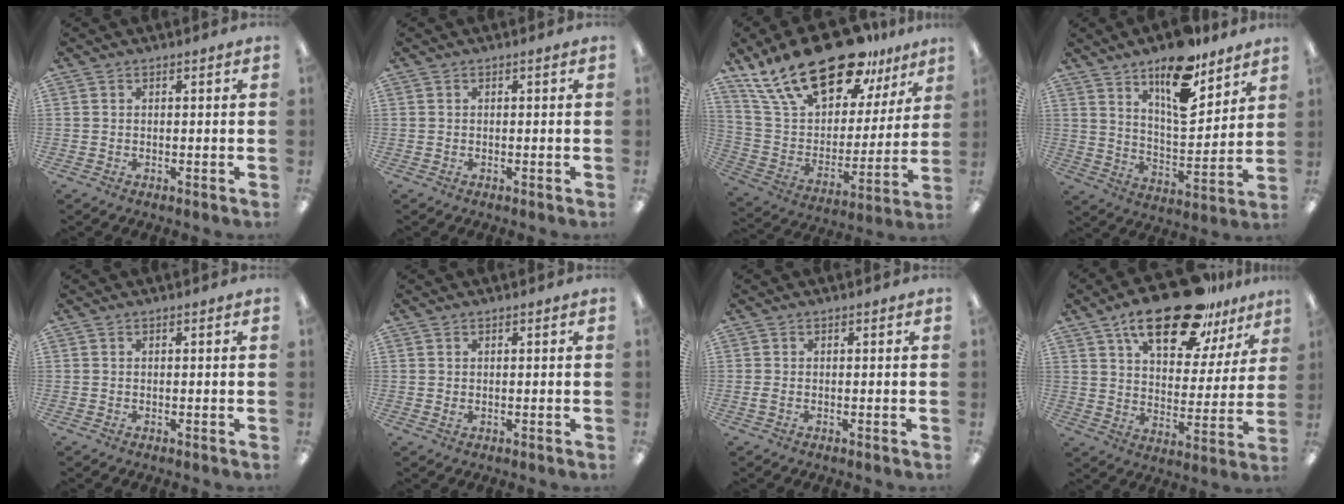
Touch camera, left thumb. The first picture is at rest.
{"total": 0.0}
{"total": 26.1, "force": [18.3, 11.6, 14.5], "torque": [-0.264, -0.117, 0.321]}
{"total": 16.0, "force": [11.2, 6.0, 9.7], "torque": [-0.142, -0.070, 0.187]}
{"total": 0.0}
{"total": 0.9, "force": [0.3, 0.4, 0.7], "torque": [-0.007, -0.002, 0.003]}
{"total": 1.0, "force": [-0.1, 0.4, 0.9], "torque": [-0.017, 0.000, -0.002]}
{"total": 21.2, "force": [14.6, 8.5, 12.9], "torque": [-0.198, -0.077, 0.243]}